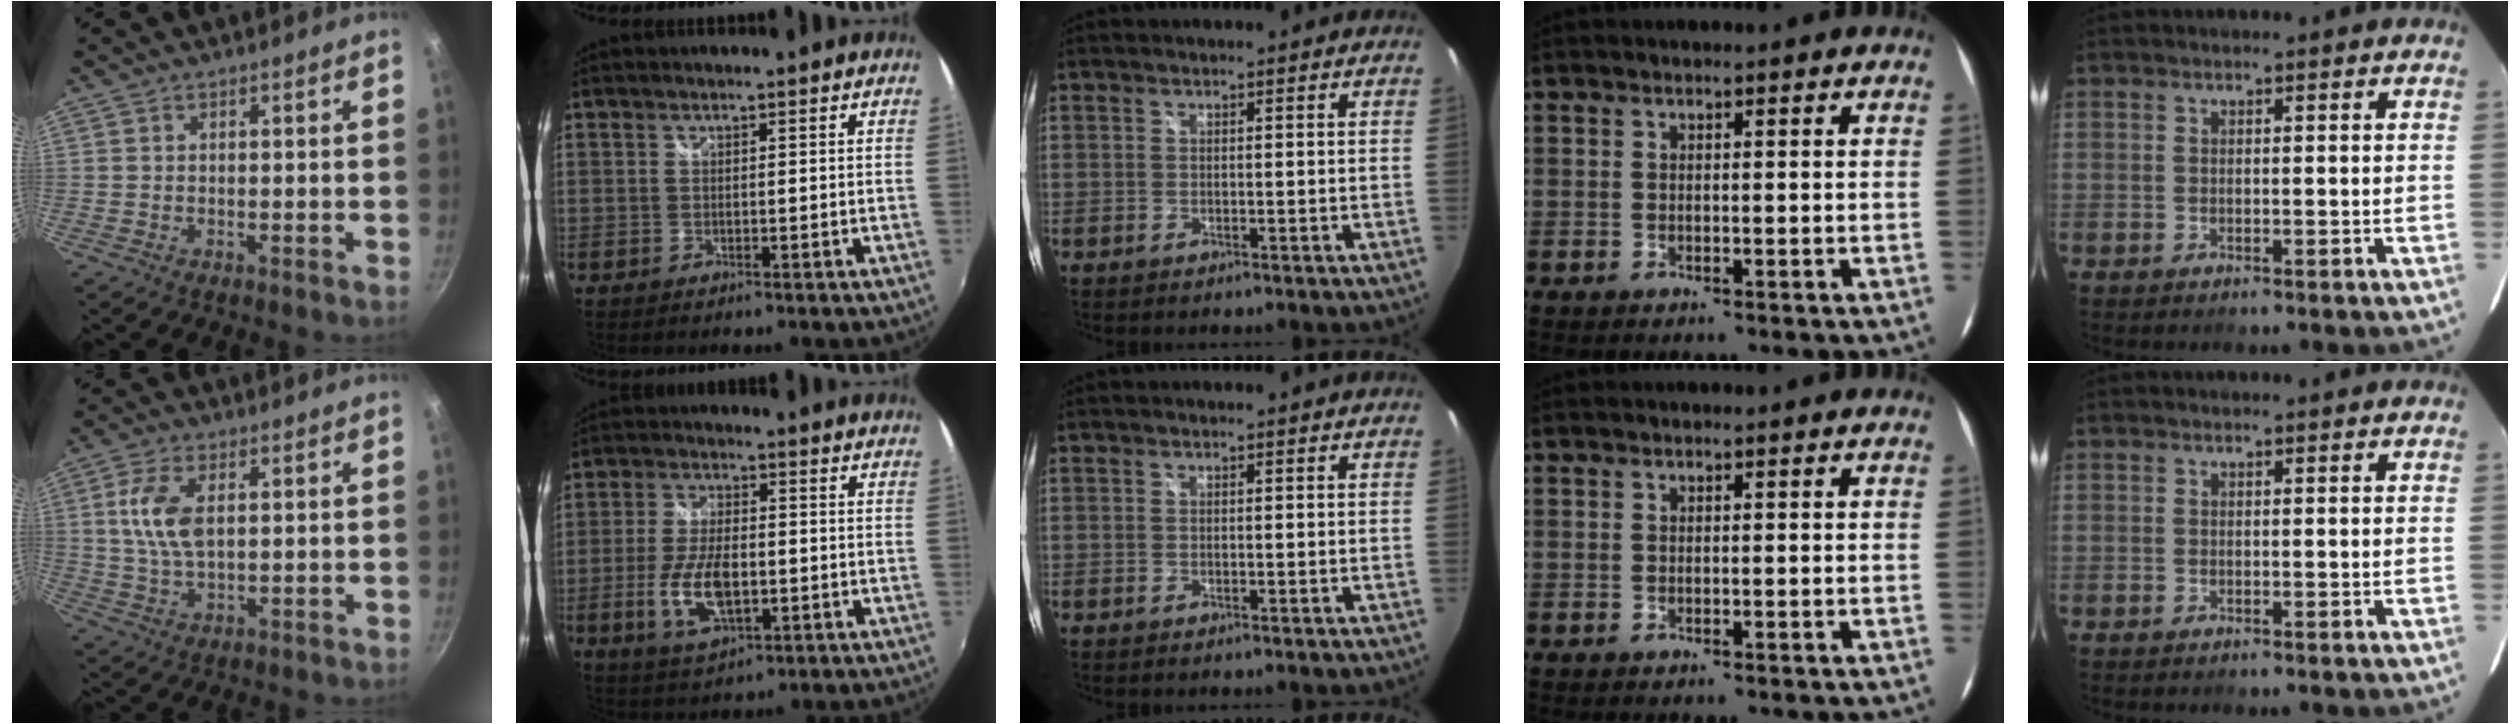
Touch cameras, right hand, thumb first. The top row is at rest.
{"thumb": {"total": 8.6, "force": [1.8, 4.4, 7.2], "torque": [-0.141, 0.000, 0.035]}, "index": {"total": 10.5, "force": [-2.7, 4.7, 9.0], "torque": [-0.184, -0.008, -0.046]}}